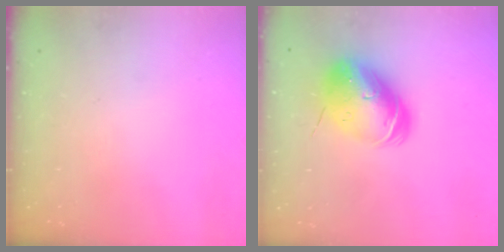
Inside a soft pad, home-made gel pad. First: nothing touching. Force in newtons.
{"total": 14.5, "press": 14.3, "slide": 2.4}